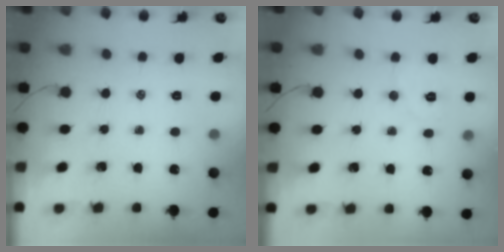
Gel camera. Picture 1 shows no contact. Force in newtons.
{"total": 5.4, "press": 5.3, "slide": 1.1}